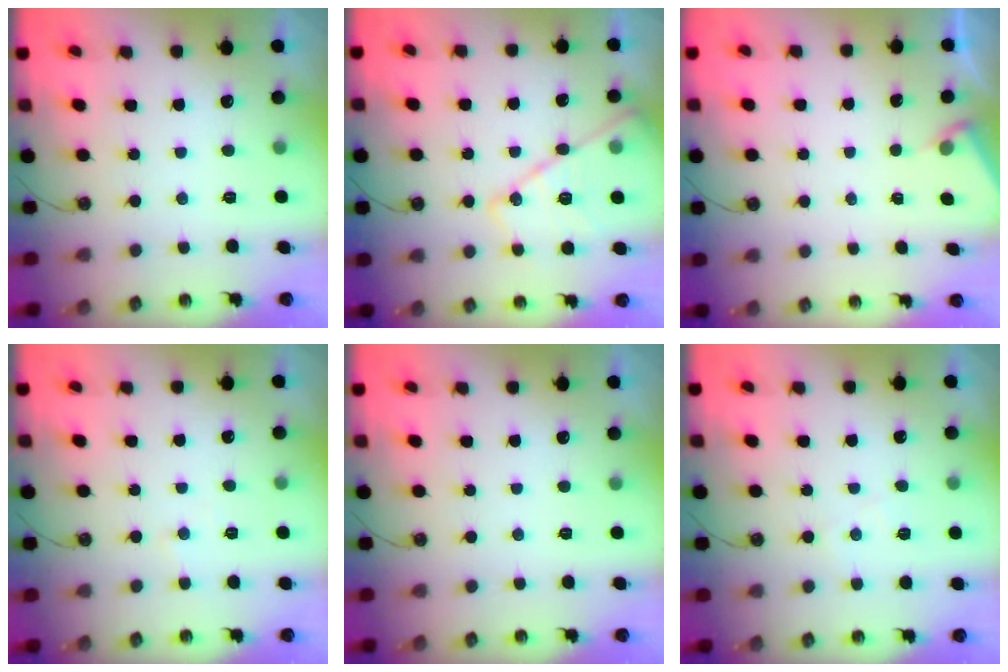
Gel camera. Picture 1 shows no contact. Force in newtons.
{"total": 15.7, "press": 15.7, "slide": 1.3}
{"total": 3.0, "press": 2.9, "slide": 0.4}
{"total": 3.7, "press": 3.6, "slide": 0.6}
{"total": 0.0}
{"total": 4.5, "press": 4.4, "slide": 0.7}